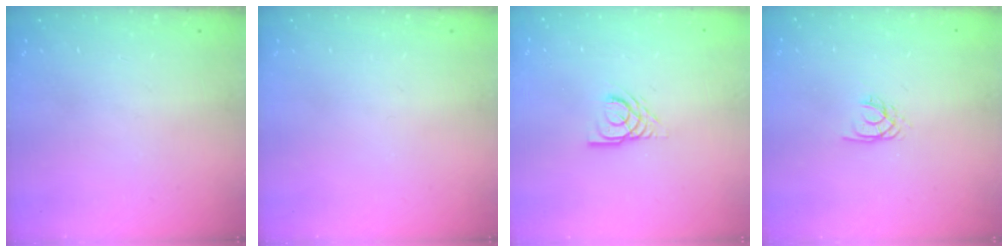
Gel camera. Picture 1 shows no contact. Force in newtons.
{"total": 0.0}
{"total": 4.5, "press": 4.4, "slide": 0.4}
{"total": 2.0, "press": 1.9, "slide": 0.4}